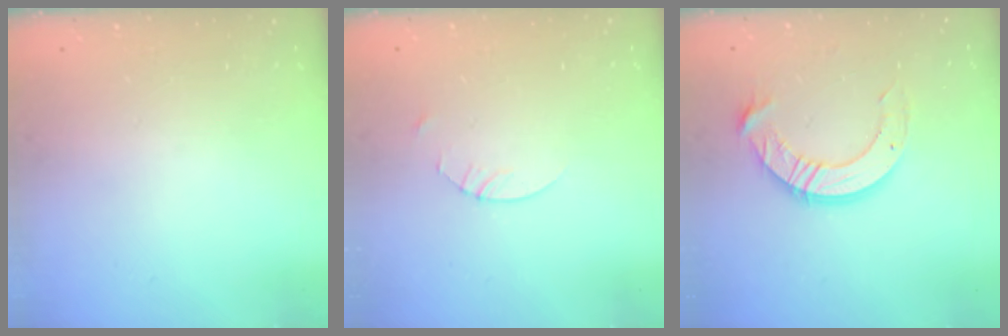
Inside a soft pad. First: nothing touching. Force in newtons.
{"total": 1.4, "press": 1.4, "slide": 0.2}
{"total": 10.1, "press": 10.1, "slide": 0.9}